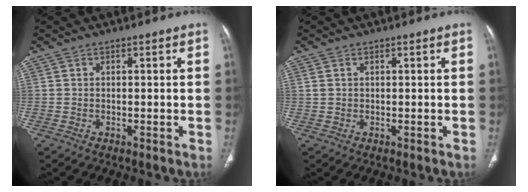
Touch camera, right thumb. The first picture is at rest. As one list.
[{"total": 1.1, "force": [0.5, 0.7, 0.7], "torque": [-0.018, 0.007, 0.015]}]